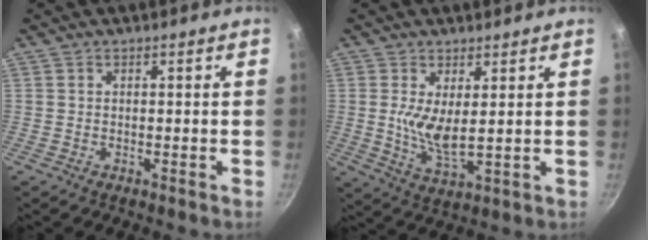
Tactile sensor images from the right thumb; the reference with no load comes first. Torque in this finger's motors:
{"motor_torque": [2.06, 2.95, 0.58, -0.42, 0.24]}